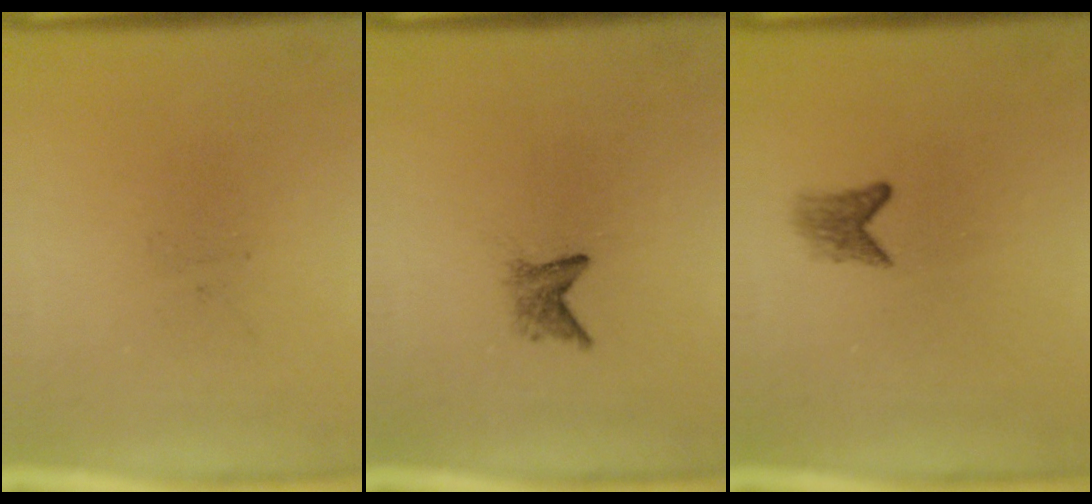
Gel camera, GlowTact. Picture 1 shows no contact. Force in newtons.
{"total": 1.8}
{"total": 1.8}